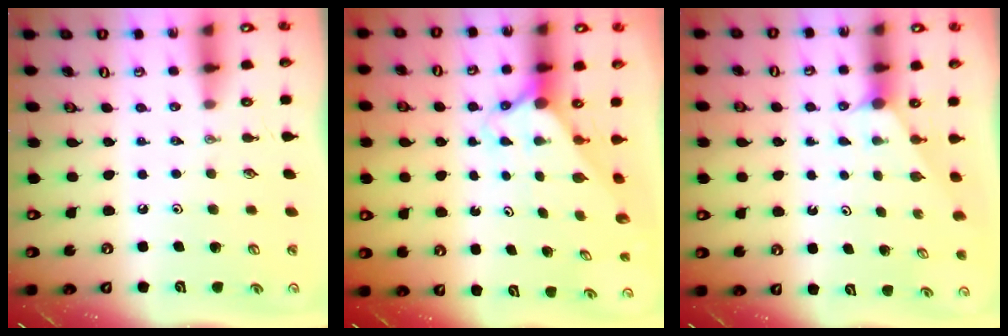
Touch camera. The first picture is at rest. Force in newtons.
{"total": 2.3, "press": 2.3, "slide": 0.2}
{"total": 0.6, "press": 0.6, "slide": 0.1}